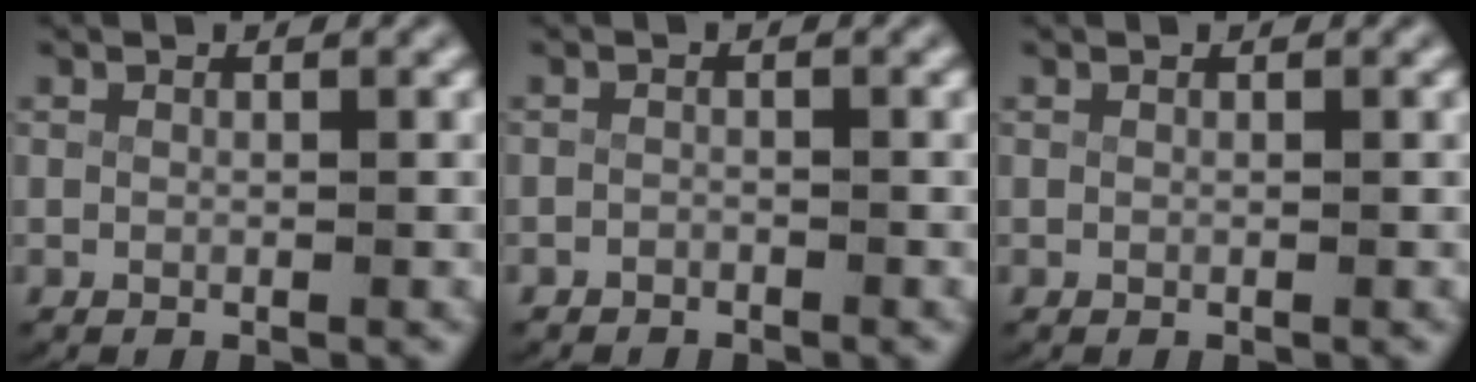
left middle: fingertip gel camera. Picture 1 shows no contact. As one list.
[{"total": 1.1, "force": [-1.0, 0.2, -0.2], "torque": [-0.006, -0.015, -0.011]}, {"total": 0.0}]